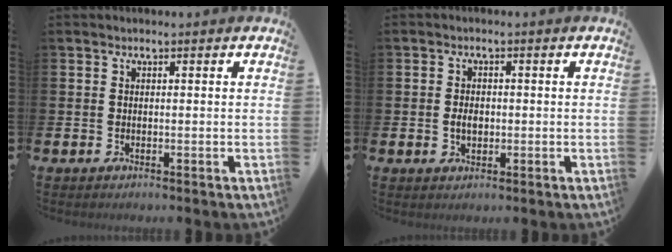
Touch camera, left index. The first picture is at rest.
{"total": 2.3, "force": [-0.2, 1.6, 1.7], "torque": [-0.012, -0.002, -0.009]}